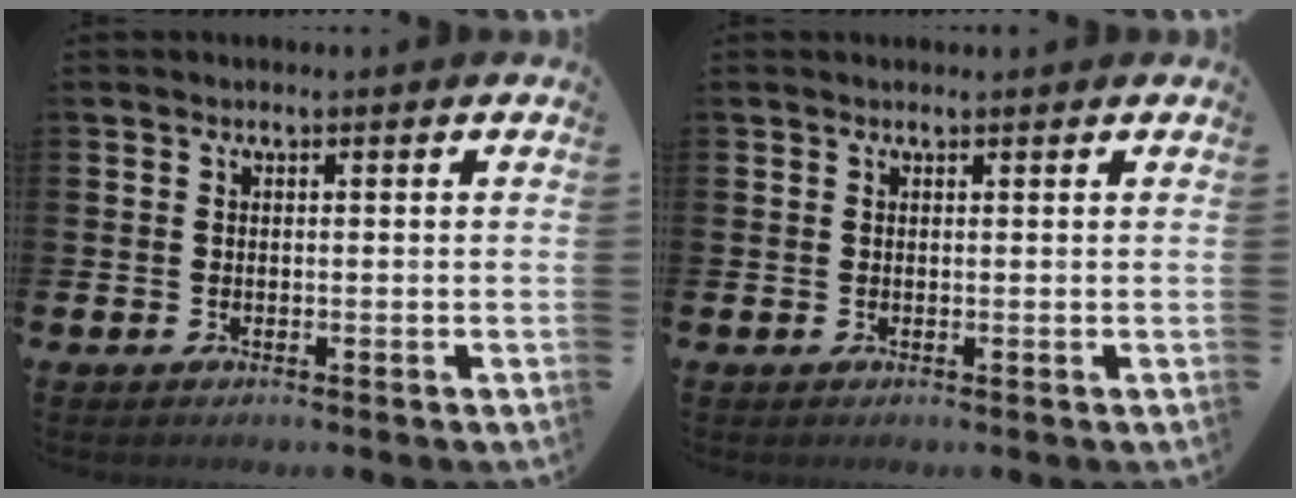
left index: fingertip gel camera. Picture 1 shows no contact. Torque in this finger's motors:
{"motor_torque": [0.24, -0.22, -0.02, -0.01]}